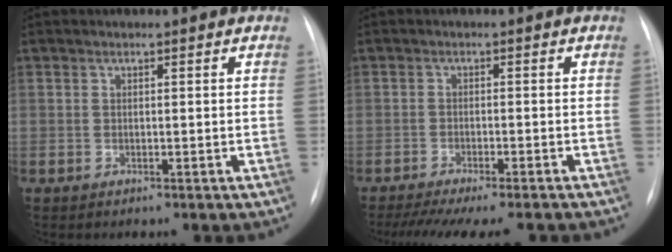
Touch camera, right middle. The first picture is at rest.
{"total": 13.7, "force": [-12.0, 1.5, 6.5], "torque": [-0.097, -0.023, -0.162]}